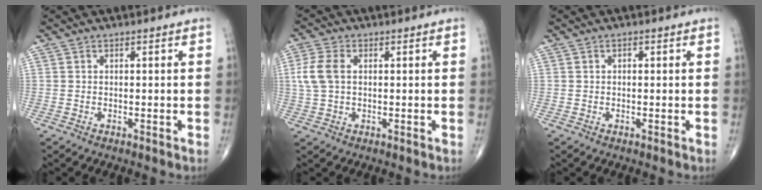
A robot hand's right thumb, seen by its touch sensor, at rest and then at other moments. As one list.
[{"total": 5.8, "force": [0.8, 3.6, 4.5], "torque": [-0.111, 0.011, 0.013]}, {"total": 0.7, "force": [0.2, 0.4, 0.5], "torque": [-0.007, 0.001, 0.003]}]